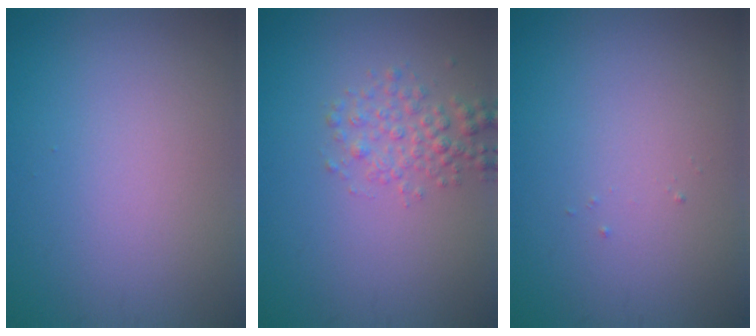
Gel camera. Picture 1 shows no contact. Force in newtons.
{"total": 2.3, "press": 2.3, "slide": 0.1}
{"total": 0.0}